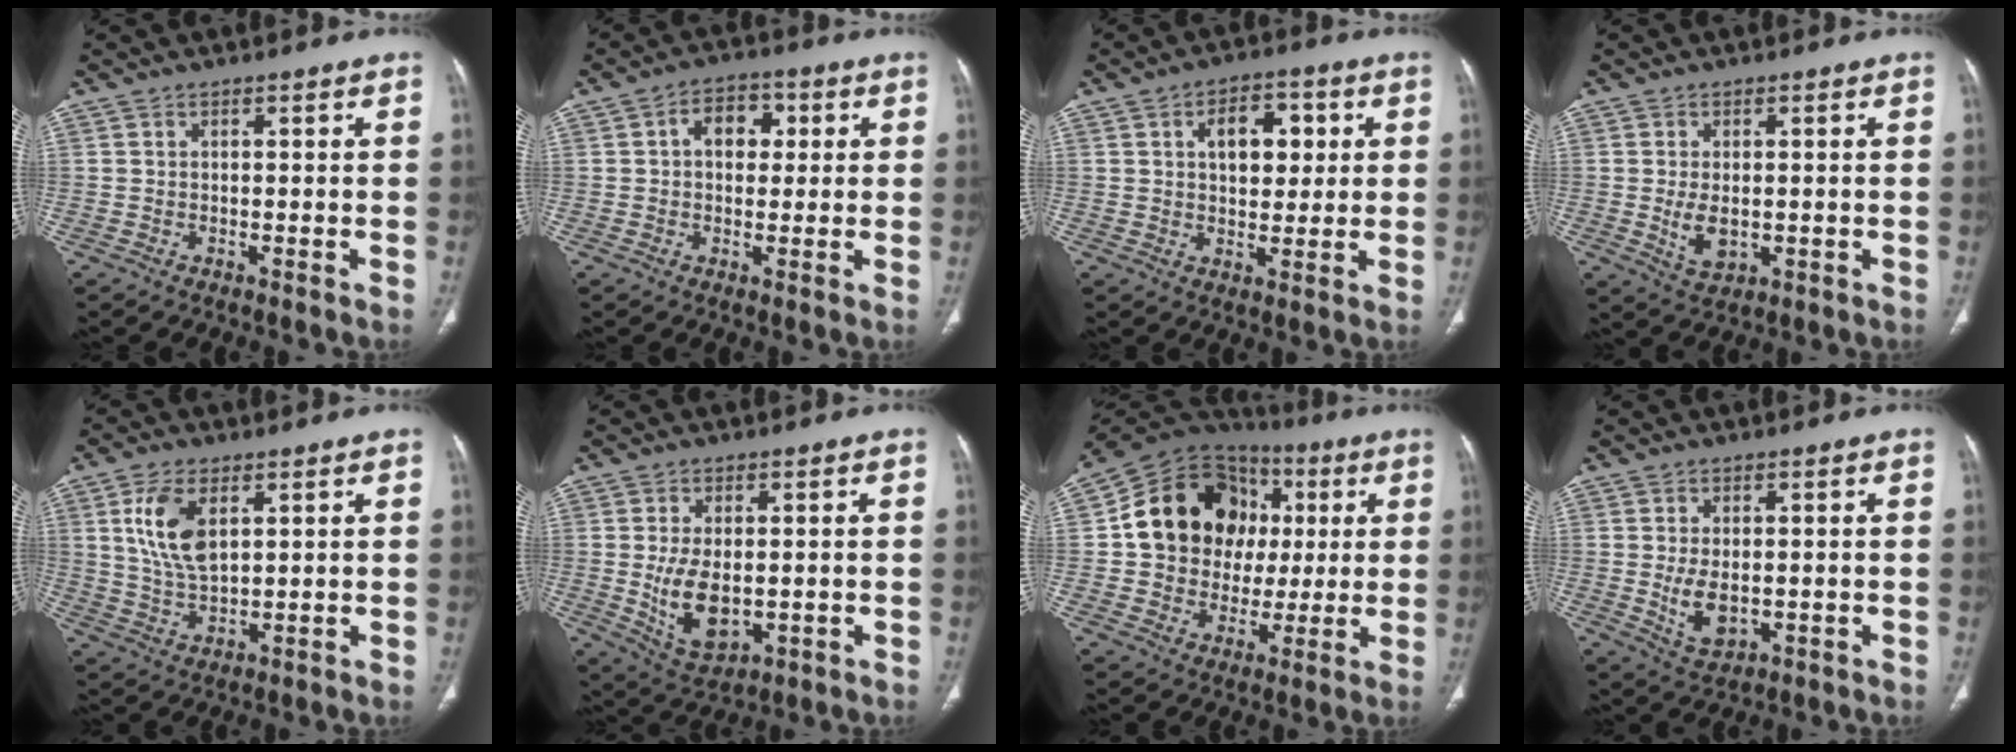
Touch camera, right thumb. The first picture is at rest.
{"total": 6.7, "force": [1.3, 4.7, 4.5], "torque": [-0.041, 0.011, 0.013]}
{"total": 9.0, "force": [2.3, 5.6, 6.7], "torque": [-0.061, 0.001, 0.035]}
{"total": 5.1, "force": [-0.4, 3.0, 4.1], "torque": [-0.071, -0.010, 0.002]}
{"total": 9.6, "force": [3.1, 5.1, 7.6], "torque": [-0.145, -0.011, 0.065]}
{"total": 9.8, "force": [-0.7, 5.6, 8.0], "torque": [-0.135, -0.014, 0.005]}
{"total": 19.8, "force": [2.9, 16.4, 10.6], "torque": [-0.130, 0.034, 0.053]}
{"total": 6.4, "force": [-0.5, 3.8, 5.1], "torque": [-0.087, -0.012, 0.003]}